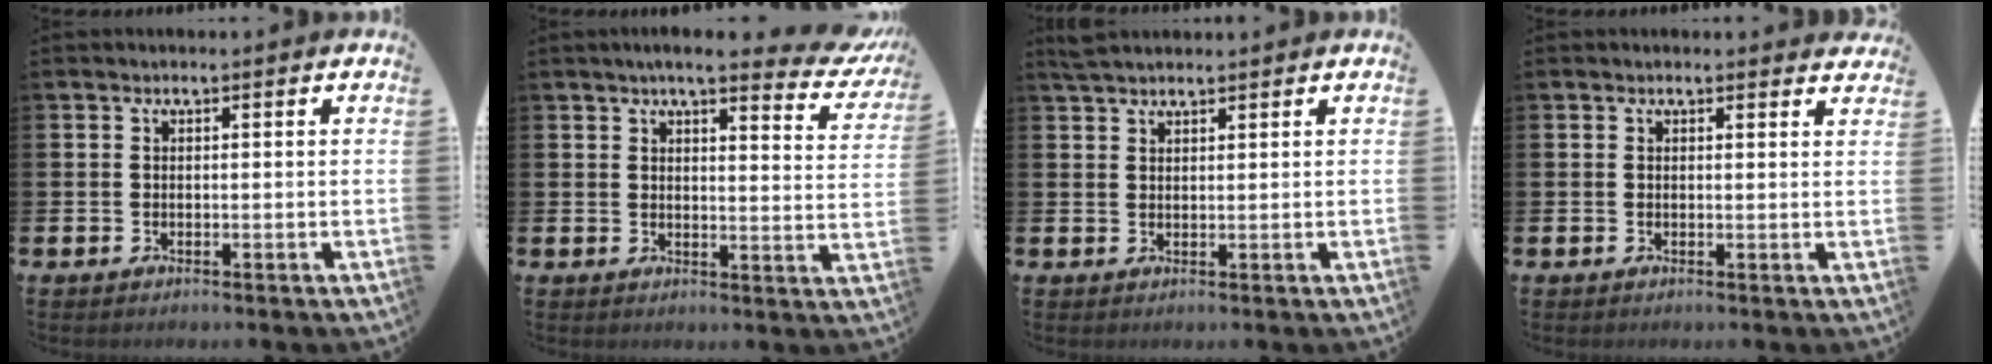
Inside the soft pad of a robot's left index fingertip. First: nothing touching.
{"total": 5.3, "force": [4.7, 0.7, 2.4], "torque": [-0.042, -0.032, 0.074]}
{"total": 2.4, "force": [2.2, 0.6, 0.5], "torque": [-0.010, -0.001, 0.041]}
{"total": 1.0, "force": [0.9, 0.2, 0.1], "torque": [0.009, -0.004, 0.015]}